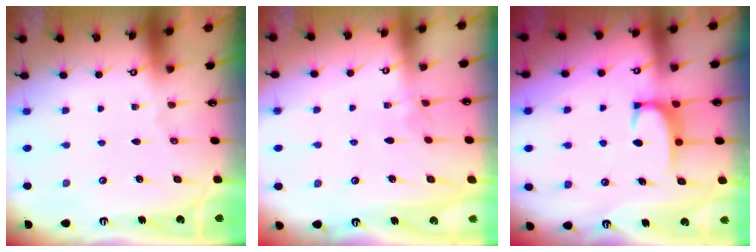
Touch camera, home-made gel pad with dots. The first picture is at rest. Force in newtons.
{"total": 3.0, "press": 3.0, "slide": 0.3}
{"total": 2.6, "press": 2.6, "slide": 0.5}